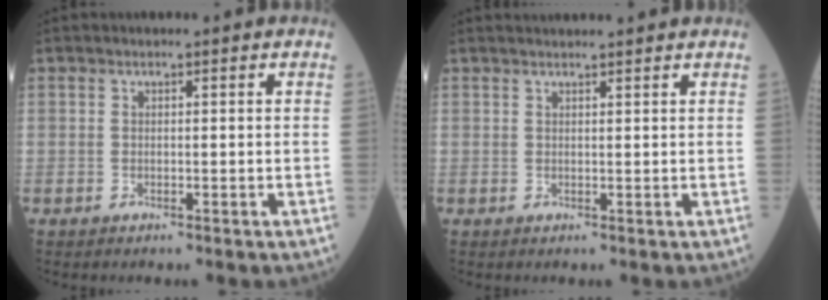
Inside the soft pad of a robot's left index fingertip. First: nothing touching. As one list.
[{"total": 3.7, "force": [3.6, 0.0, 1.0], "torque": [-0.012, 0.028, 0.052]}]